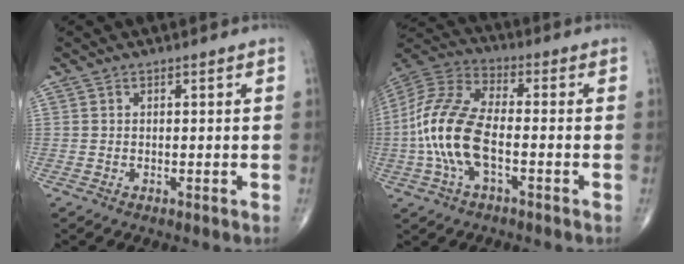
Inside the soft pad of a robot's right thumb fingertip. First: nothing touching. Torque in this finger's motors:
{"motor_torque": [2.69, 2.32, 1.85, 0.05, 0.54]}